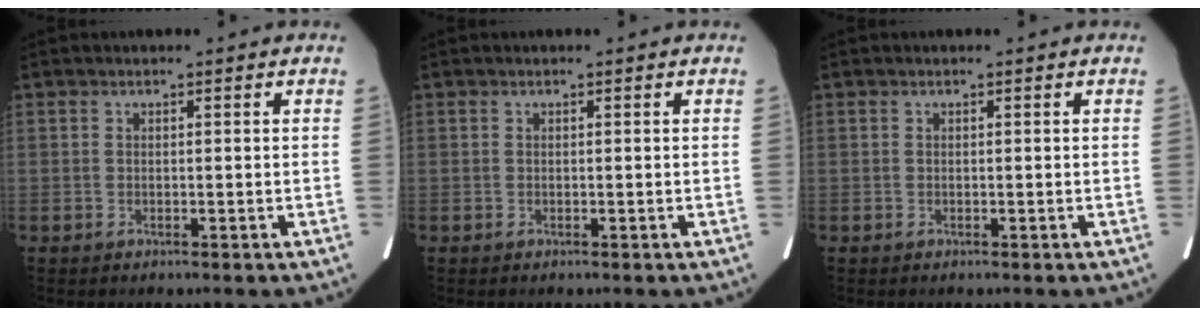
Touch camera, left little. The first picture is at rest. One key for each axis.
{"total": 0.0}
{"total": 0.0}